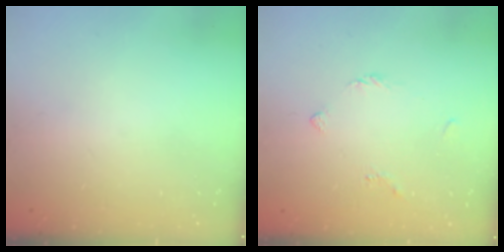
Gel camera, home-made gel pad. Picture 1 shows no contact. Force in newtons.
{"total": 2.6, "press": 2.5, "slide": 0.6}